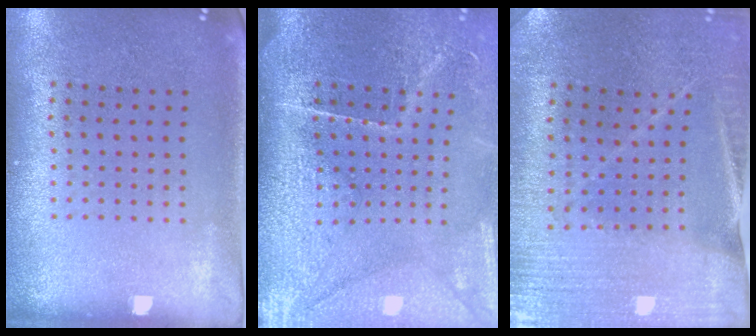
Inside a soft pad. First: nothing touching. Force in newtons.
{"total": 4.5, "press": 3.9, "slide": 2.3}
{"total": 1.4, "press": 1.4, "slide": 0.2}